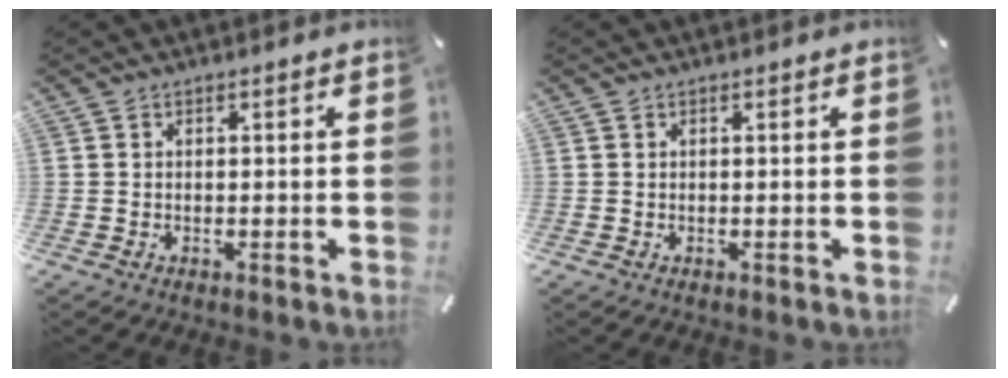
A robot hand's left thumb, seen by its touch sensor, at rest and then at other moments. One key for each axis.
{"total": 0.0}